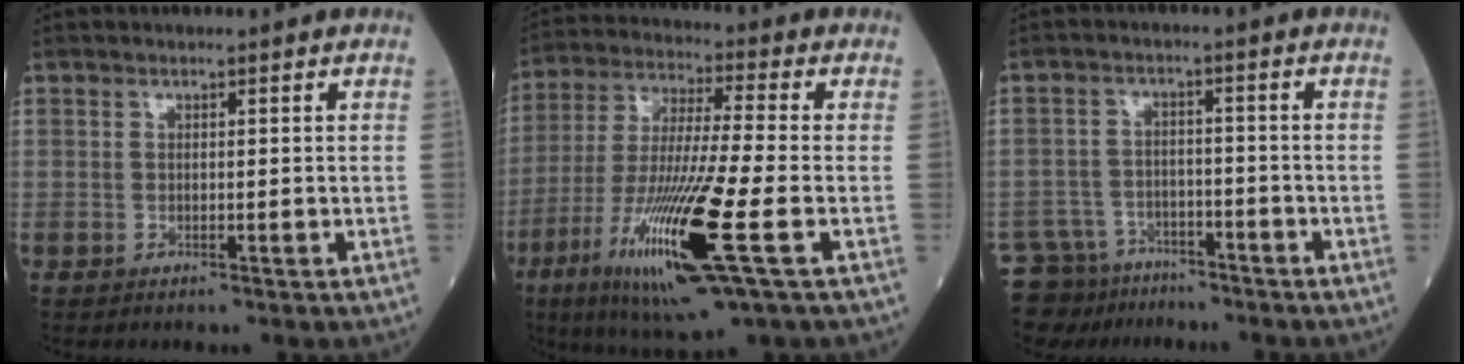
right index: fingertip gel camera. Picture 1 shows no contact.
{"total": 18.1, "force": [-6.6, 0.6, 16.8], "torque": [-0.355, -0.039, -0.122]}
{"total": 8.2, "force": [-7.0, 4.2, 0.3], "torque": [-0.015, 0.017, -0.112]}